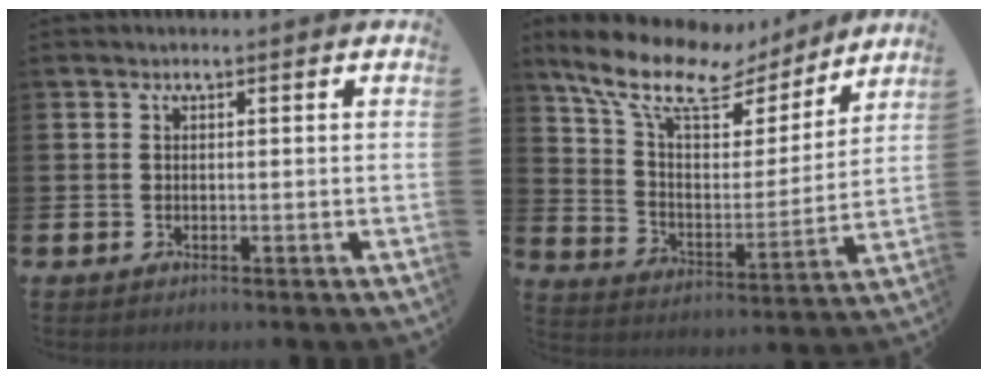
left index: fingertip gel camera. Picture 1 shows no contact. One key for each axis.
{"total": 12.5, "fx": 10.0, "fy": 4.8, "fz": 5.7, "tx": -0.147, "ty": -0.056, "tz": 0.171}